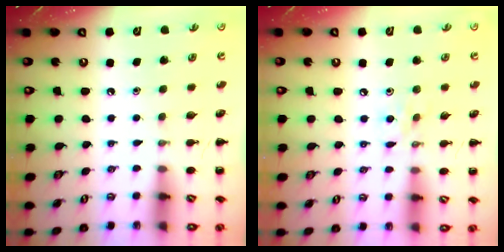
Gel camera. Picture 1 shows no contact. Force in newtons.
{"total": 4.6, "press": 4.3, "slide": 1.7}